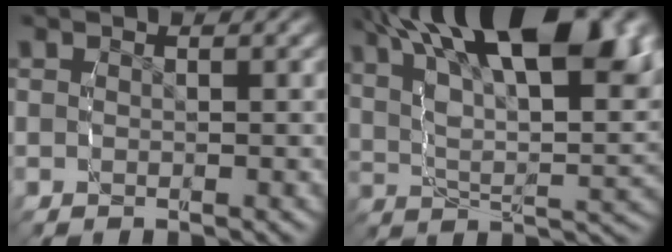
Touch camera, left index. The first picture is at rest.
{"total": 15.2, "force": [6.7, 6.7, 11.8], "torque": [-0.185, 0.018, 0.092]}